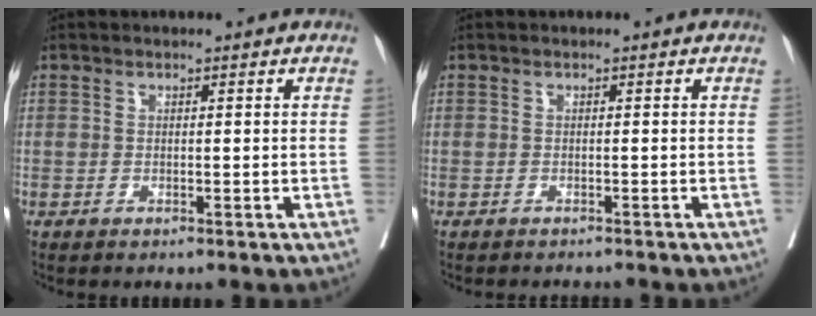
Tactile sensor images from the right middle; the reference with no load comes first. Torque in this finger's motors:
{"motor_torque": [-0.32, -0.30, 0.00, 0.00]}